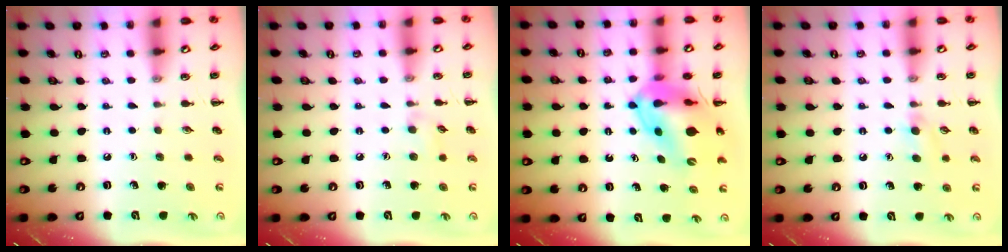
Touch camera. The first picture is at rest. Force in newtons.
{"total": 5.8, "press": 5.4, "slide": 2.1}
{"total": 16.3, "press": 15.6, "slide": 4.7}
{"total": 5.3, "press": 4.9, "slide": 1.9}